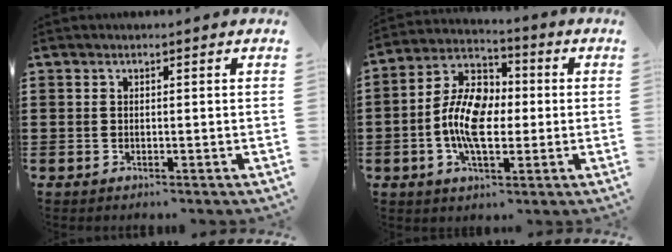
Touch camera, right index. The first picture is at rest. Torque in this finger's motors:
{"motor_torque": [2.14, 0.00, 1.05, 0.21]}